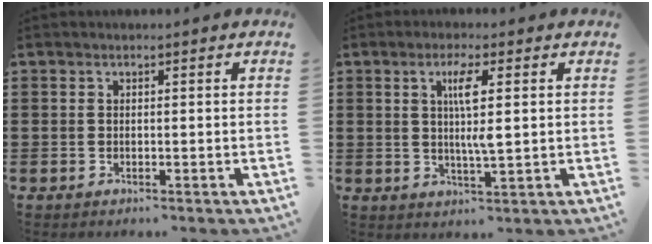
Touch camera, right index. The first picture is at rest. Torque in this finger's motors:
{"motor_torque": [1.32, 0.81, 0.37, 0.13]}